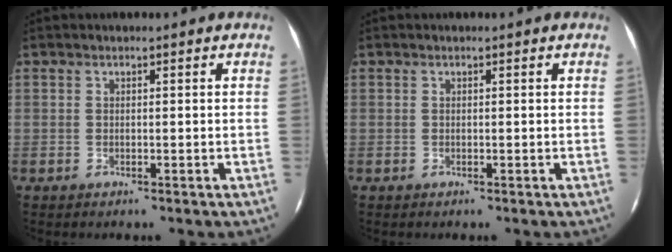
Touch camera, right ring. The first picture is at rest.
{"total": 0.0}